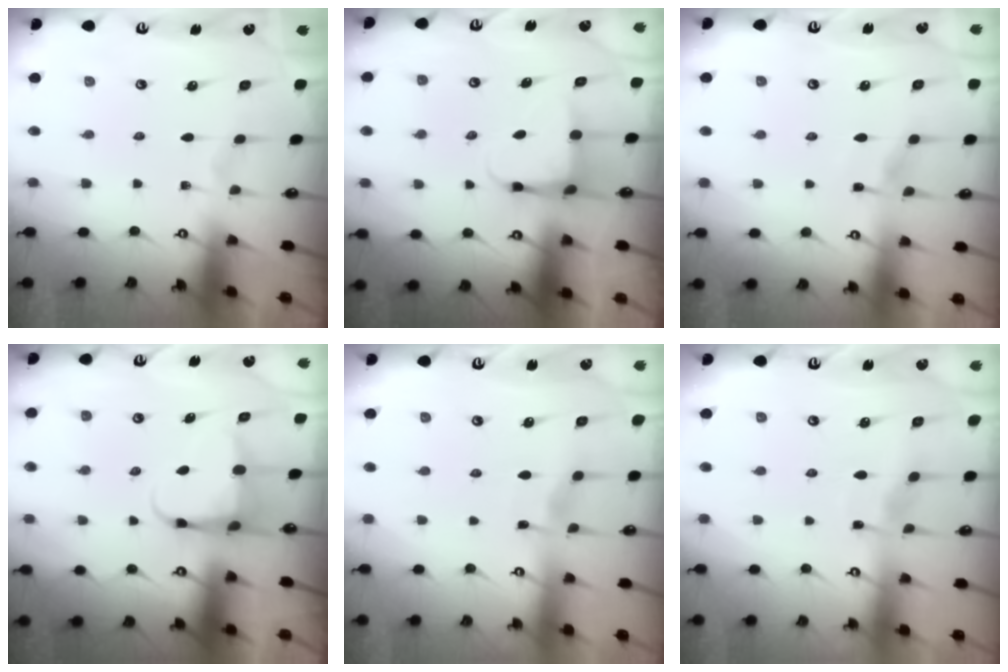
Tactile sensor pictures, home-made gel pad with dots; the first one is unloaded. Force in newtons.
{"total": 4.3, "press": 4.3, "slide": 0.5}
{"total": 3.0, "press": 3.0, "slide": 0.5}
{"total": 5.7, "press": 5.6, "slide": 0.8}
{"total": 3.5, "press": 3.5, "slide": 0.4}
{"total": 3.6, "press": 3.6, "slide": 0.4}